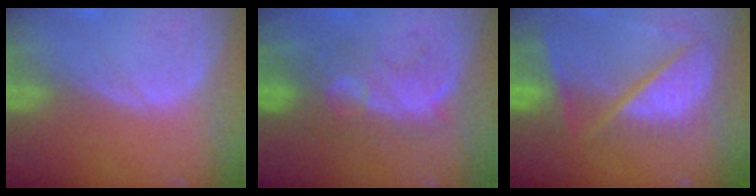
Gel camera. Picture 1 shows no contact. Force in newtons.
{"total": 7.8, "press": 7.7, "slide": 1.2}
{"total": 11.3, "press": 9.5, "slide": 6.3}